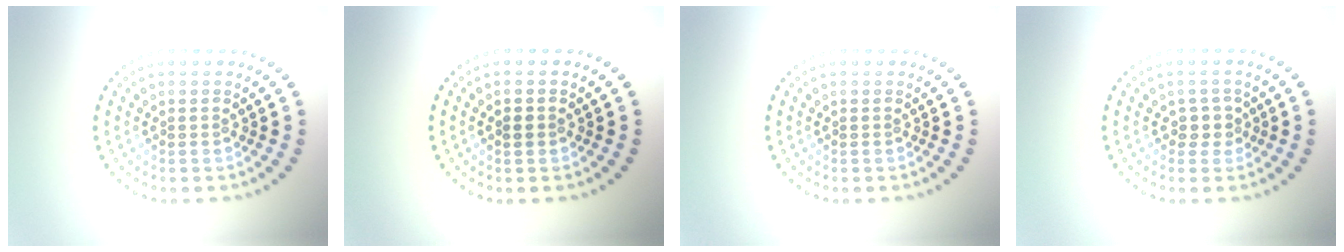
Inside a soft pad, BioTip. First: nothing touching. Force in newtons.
{"total": 0.8, "press": 0.8, "slide": 0.1}
{"total": 0.0}
{"total": 1.5, "press": 1.3, "slide": 0.8}